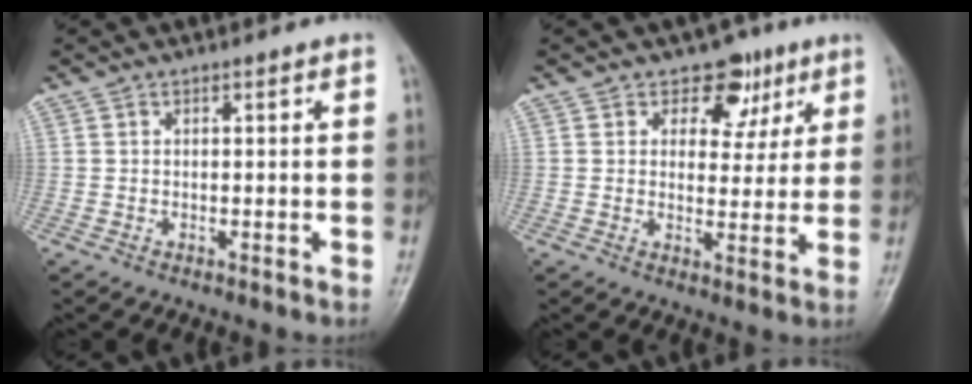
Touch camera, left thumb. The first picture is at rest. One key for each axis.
{"total": 7.1, "fx": 4.0, "fy": 5.2, "fz": 2.9, "tx": 0.003, "ty": -0.013, "tz": 0.053}